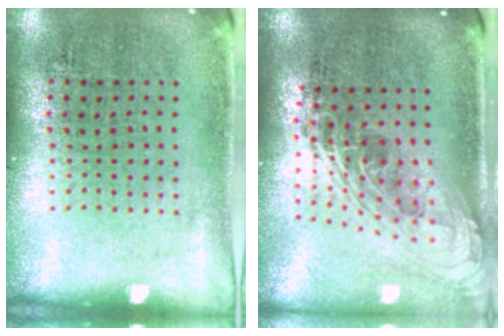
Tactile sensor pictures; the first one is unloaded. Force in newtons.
{"total": 2.2, "press": 1.6, "slide": 1.4}